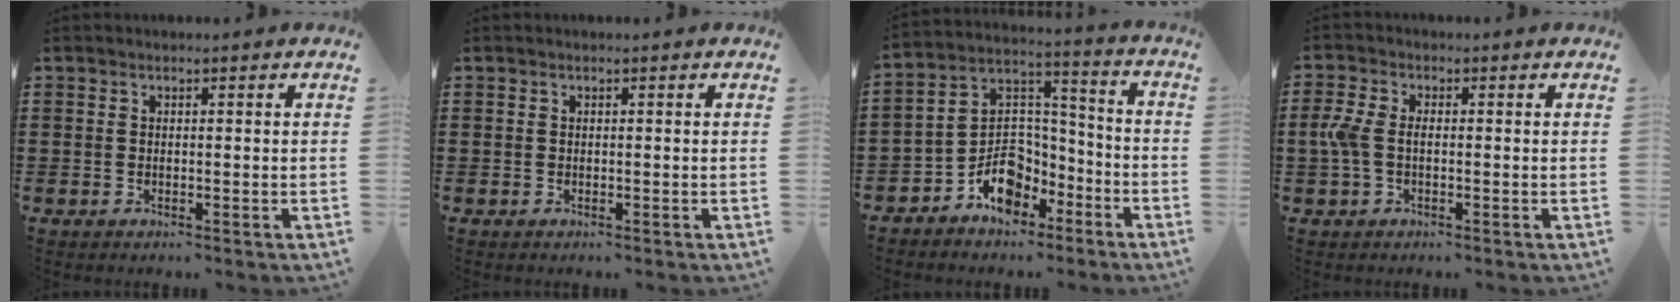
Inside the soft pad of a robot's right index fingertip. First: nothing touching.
{"total": 0.0}
{"total": 8.0, "force": [-5.2, 5.3, 3.0], "torque": [-0.062, 0.018, -0.098]}
{"total": 3.7, "force": [-0.5, 2.0, 3.0], "torque": [-0.085, -0.004, -0.018]}